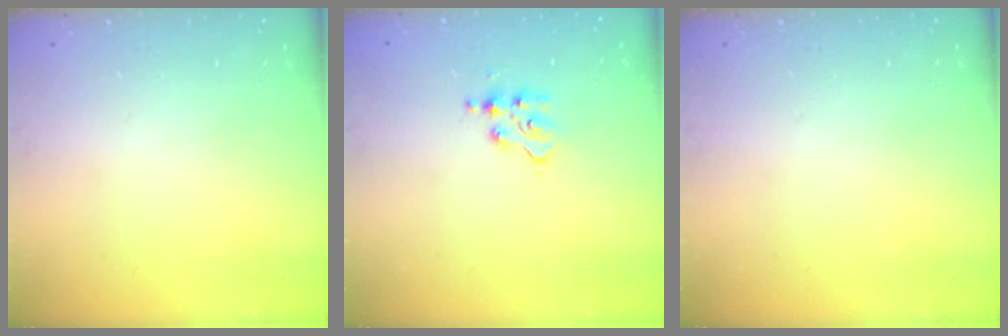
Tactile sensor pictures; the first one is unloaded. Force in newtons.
{"total": 3.4, "press": 3.4, "slide": 0.4}
{"total": 0.0}